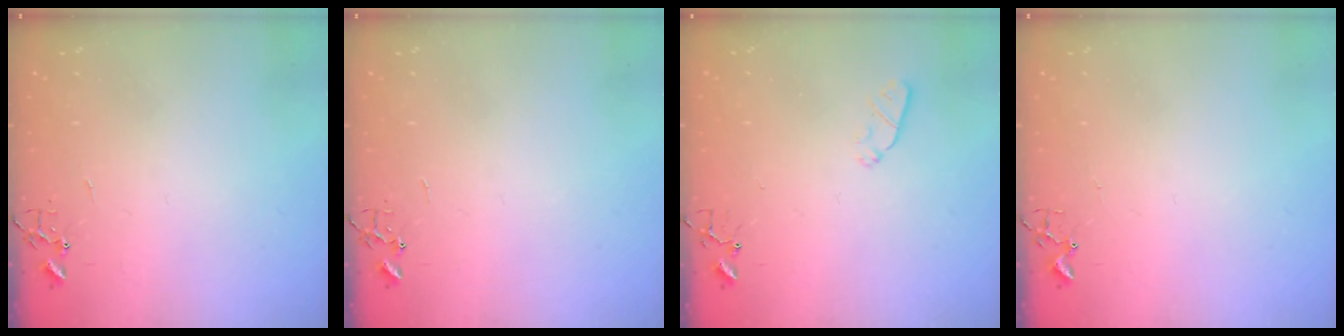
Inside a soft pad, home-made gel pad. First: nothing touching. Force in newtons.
{"total": 0.0}
{"total": 4.2, "press": 4.1, "slide": 1.0}
{"total": 1.8, "press": 1.8, "slide": 0.2}